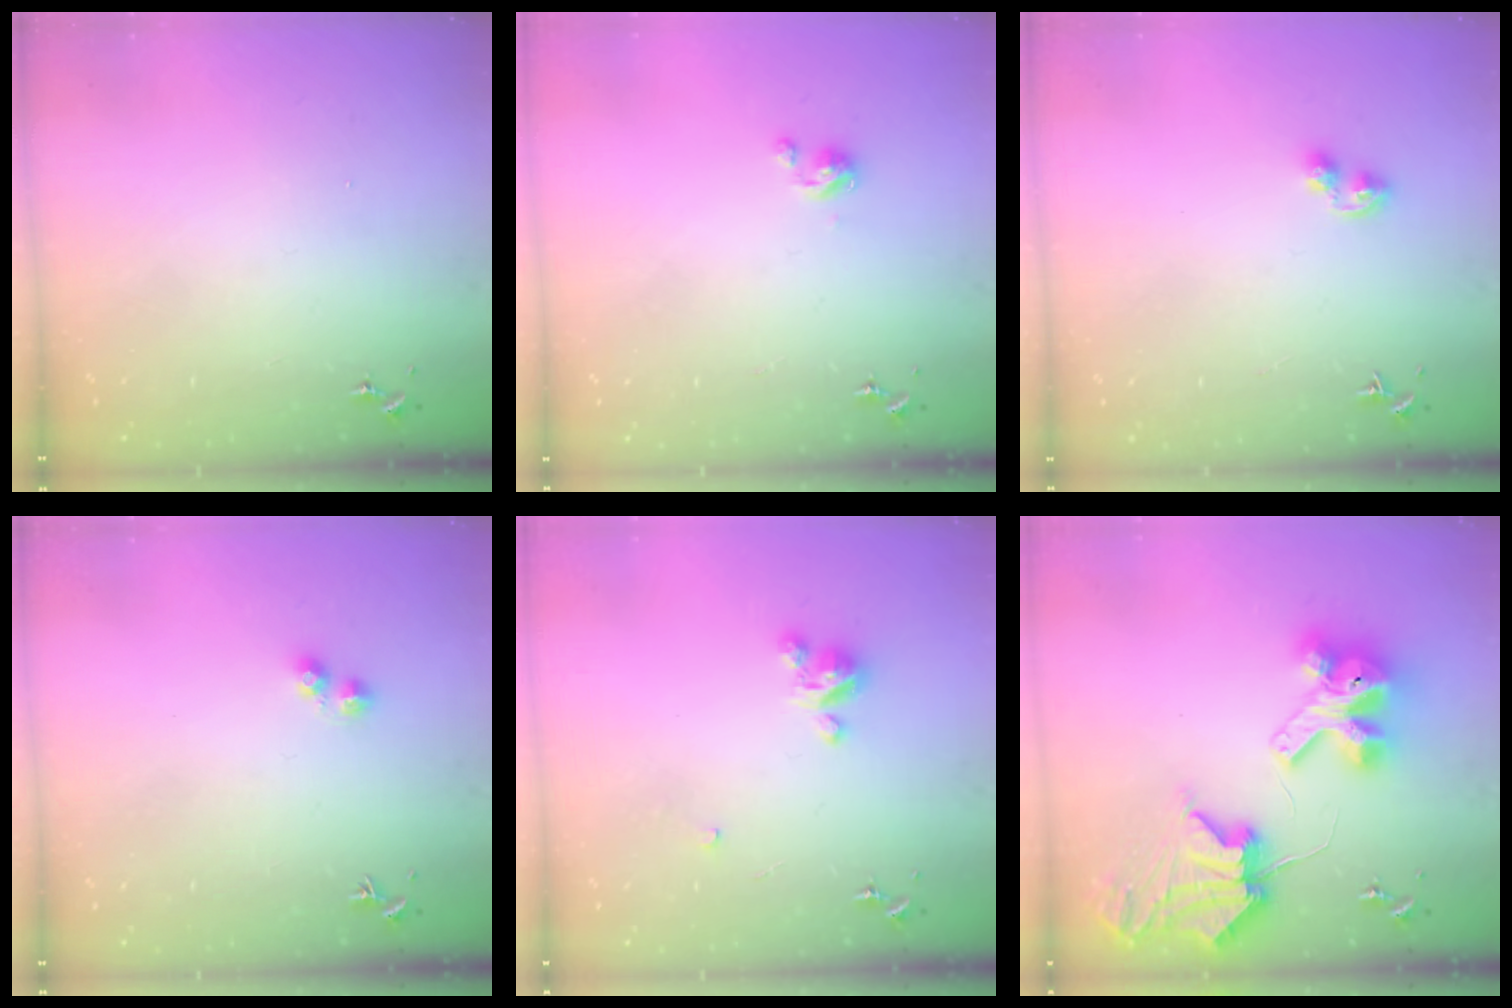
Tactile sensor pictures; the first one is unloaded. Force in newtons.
{"total": 2.7, "press": 2.7, "slide": 0.3}
{"total": 3.7, "press": 3.7, "slide": 0.5}
{"total": 2.8, "press": 2.8, "slide": 0.5}
{"total": 5.8, "press": 5.7, "slide": 0.4}
{"total": 12.4, "press": 12.3, "slide": 1.6}